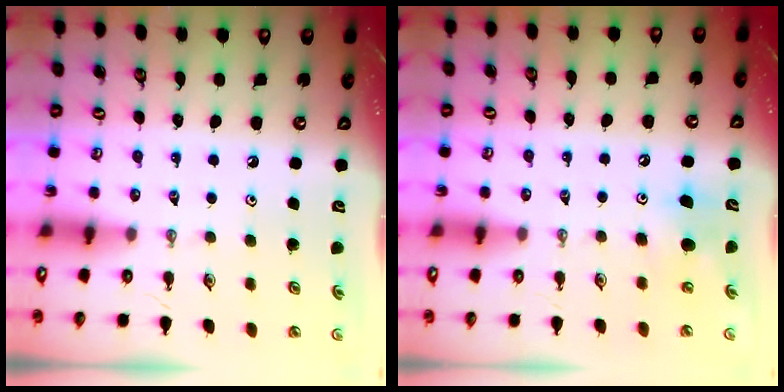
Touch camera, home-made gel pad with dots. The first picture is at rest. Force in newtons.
{"total": 7.5, "press": 7.4, "slide": 1.3}